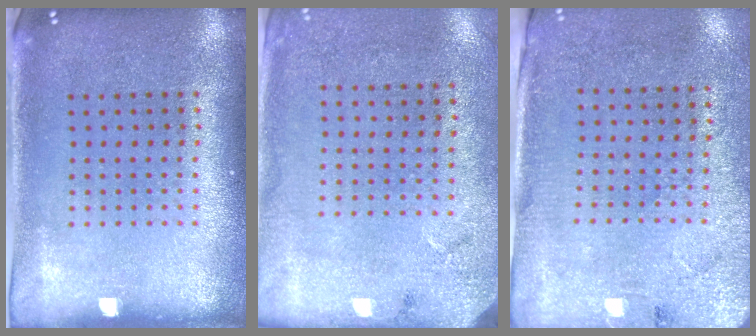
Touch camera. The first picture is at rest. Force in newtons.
{"total": 2.7, "press": 2.1, "slide": 1.7}
{"total": 2.7, "press": 2.4, "slide": 1.3}